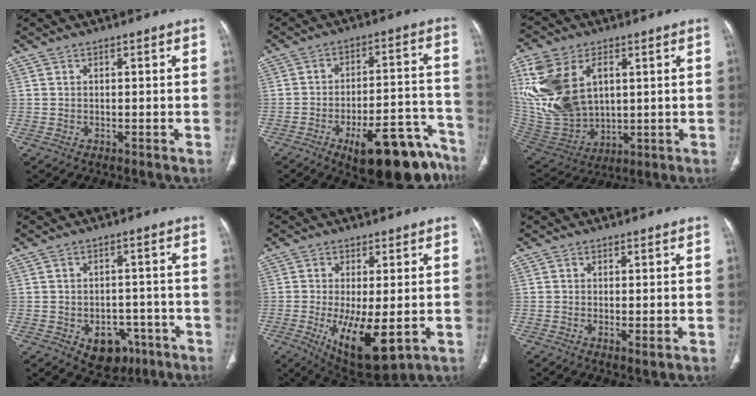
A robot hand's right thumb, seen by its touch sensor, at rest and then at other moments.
{"total": 19.6, "force": [-12.7, 6.9, 13.1], "torque": [-0.108, 0.096, -0.181]}
{"total": 20.8, "force": [5.1, 13.5, 15.0], "torque": [-0.318, -0.022, 0.116]}
{"total": 8.6, "force": [-3.9, 6.2, 4.6], "torque": [-0.032, 0.026, -0.042]}
{"total": 13.3, "force": [-3.2, 4.9, 11.9], "torque": [-0.206, -0.027, -0.034]}
{"total": 1.7, "force": [-0.3, 0.5, 1.6], "torque": [-0.036, -0.008, -0.005]}